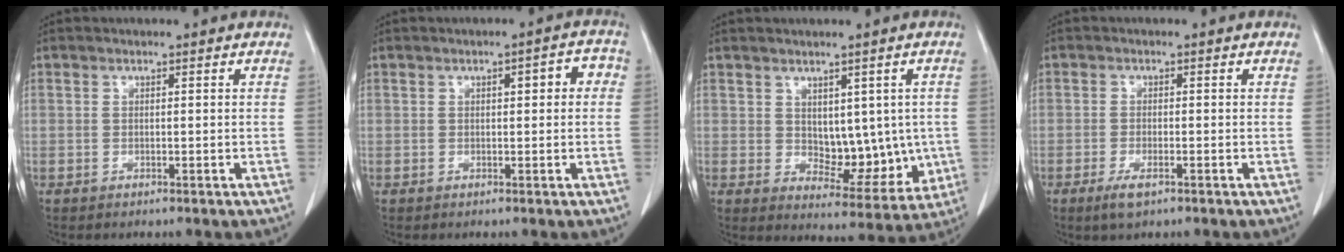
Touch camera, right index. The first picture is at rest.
{"total": 3.5, "force": [0.5, 1.2, 3.2], "torque": [-0.040, 0.020, 0.003]}
{"total": 9.0, "force": [0.4, 5.4, 7.1], "torque": [-0.076, 0.000, 0.026]}
{"total": 2.8, "force": [-1.6, 0.8, 2.2], "torque": [-0.043, -0.003, -0.026]}